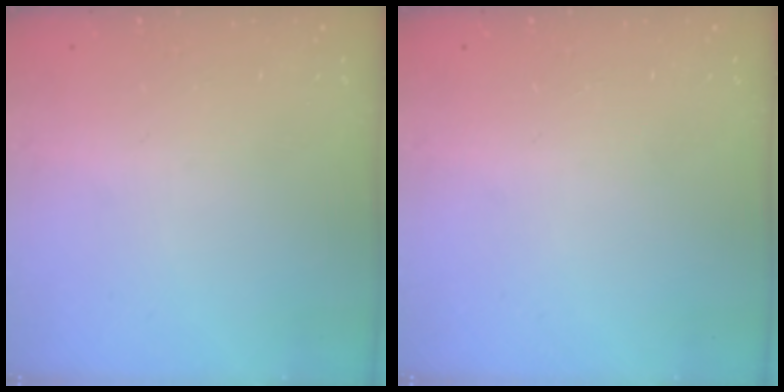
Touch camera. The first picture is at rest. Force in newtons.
{"total": 0.0}